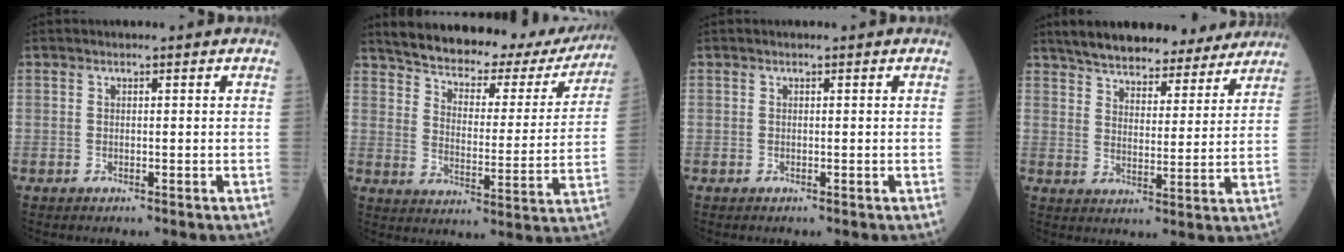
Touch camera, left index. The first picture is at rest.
{"total": 23.6, "force": [20.7, 7.4, 8.5], "torque": [-0.126, -0.008, 0.263]}
{"total": 0.0}
{"total": 19.2, "force": [17.0, 5.3, 7.2], "torque": [-0.107, 0.014, 0.236]}